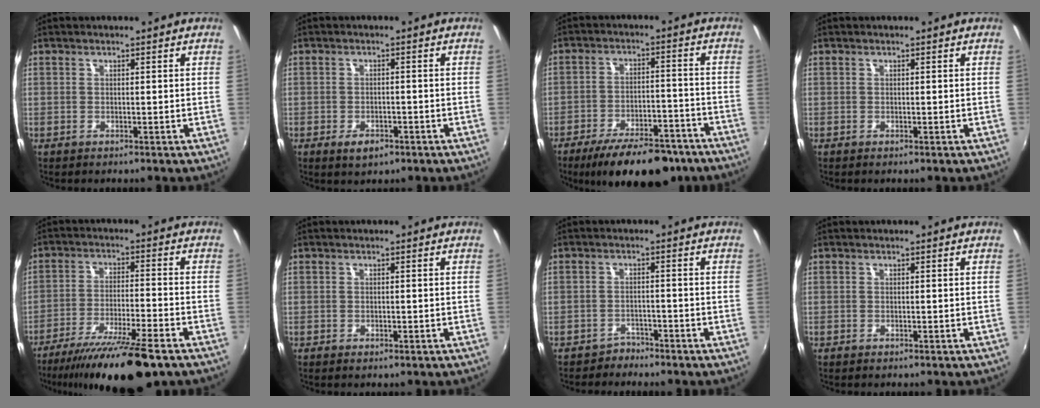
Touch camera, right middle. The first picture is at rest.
{"total": 3.7, "force": [-2.1, 1.9, 2.3], "torque": [-0.049, -0.007, -0.033]}
{"total": 16.5, "force": [-12.6, 6.1, 8.8], "torque": [-0.155, -0.008, -0.174]}
{"total": 0.0}
{"total": 16.8, "force": [-13.0, 1.9, 10.5], "torque": [-0.201, -0.031, -0.212]}
{"total": 0.9, "force": [-0.5, 0.5, 0.5], "torque": [-0.009, -0.003, -0.009]}
{"total": 2.6, "force": [-2.4, 1.0, -0.2], "torque": [0.001, 0.004, -0.041]}
{"total": 0.0}